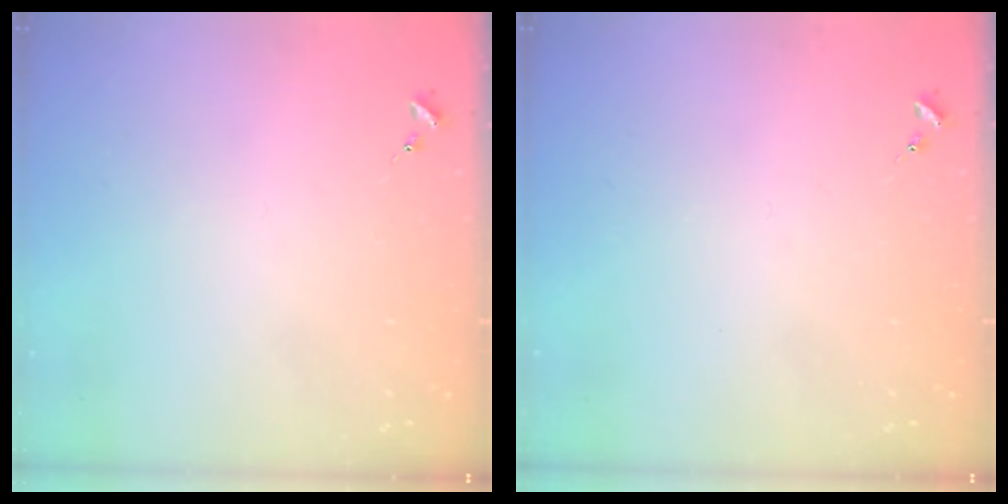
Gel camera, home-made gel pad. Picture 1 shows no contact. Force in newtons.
{"total": 0.0}